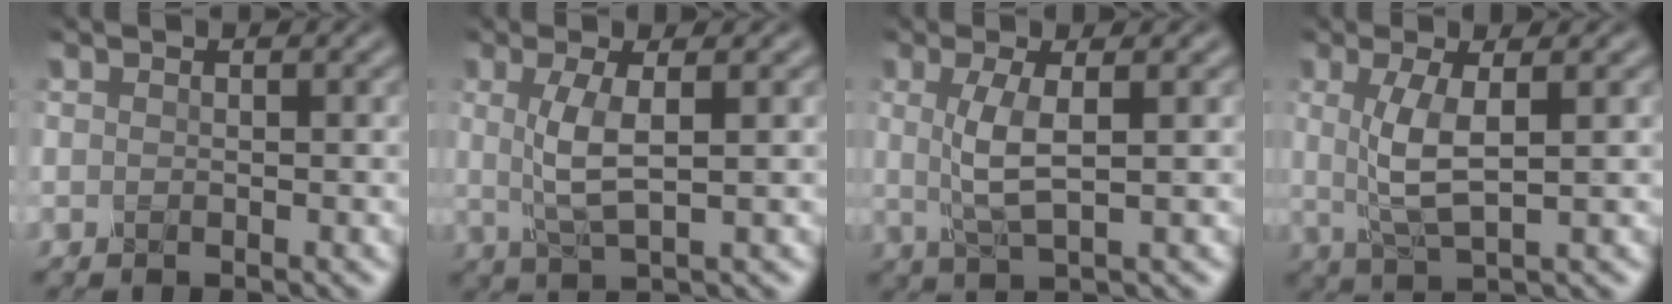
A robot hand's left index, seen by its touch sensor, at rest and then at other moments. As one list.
[{"total": 3.7, "force": [0.6, 0.9, 3.5], "torque": [-0.077, -0.002, 0.014]}, {"total": 3.7, "force": [0.6, 0.8, 3.5], "torque": [-0.076, -0.002, 0.013]}, {"total": 4.4, "force": [0.7, 1.1, 4.2], "torque": [-0.089, -0.001, 0.018]}]